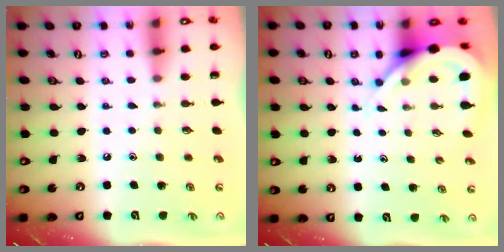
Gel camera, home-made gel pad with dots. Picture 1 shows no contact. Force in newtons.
{"total": 7.0, "press": 6.9, "slide": 0.6}